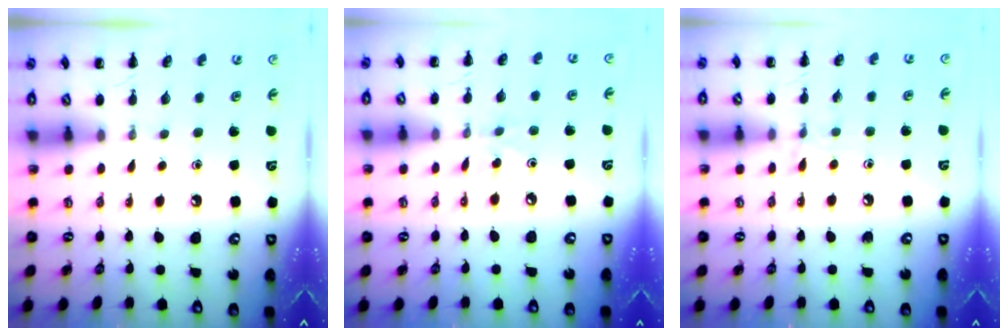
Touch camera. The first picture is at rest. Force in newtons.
{"total": 3.0, "press": 2.8, "slide": 1.1}
{"total": 6.3, "press": 6.0, "slide": 1.9}